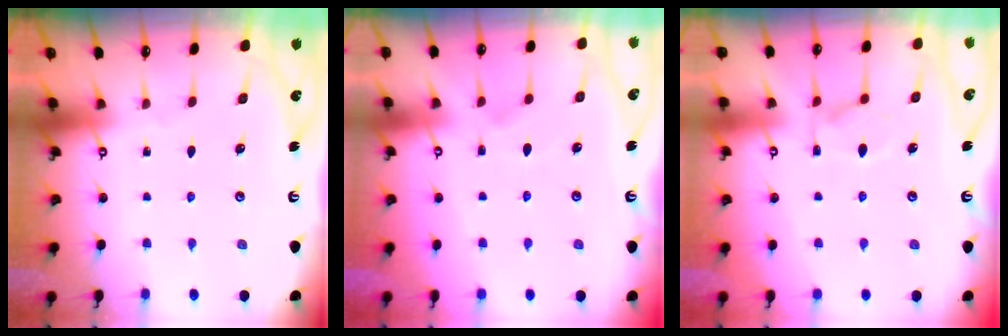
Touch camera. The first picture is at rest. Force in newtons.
{"total": 2.4, "press": 2.1, "slide": 1.2}
{"total": 7.5, "press": 7.4, "slide": 1.1}